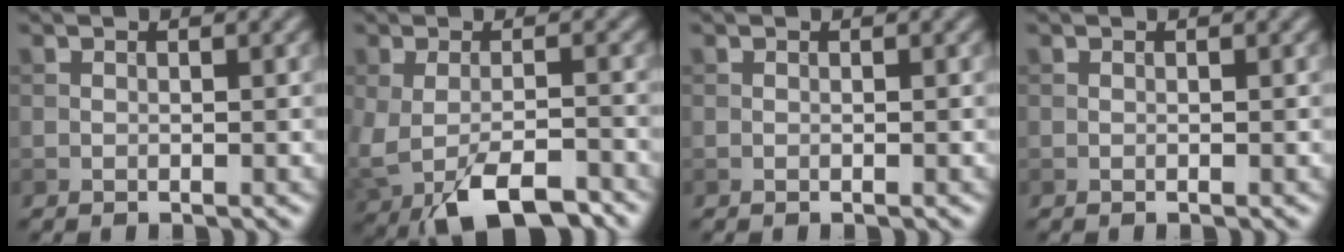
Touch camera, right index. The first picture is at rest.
{"total": 7.4, "force": [-3.8, 3.3, 5.5], "torque": [-0.105, -0.029, -0.055]}
{"total": 0.0}
{"total": 0.0}